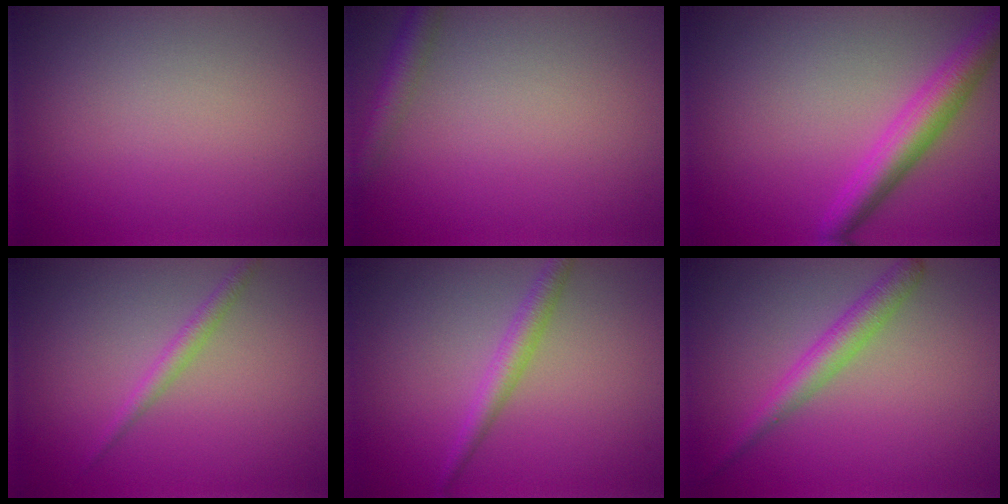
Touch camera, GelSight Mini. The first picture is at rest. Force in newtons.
{"total": 2.3, "press": 2.3, "slide": 0.1}
{"total": 4.2, "press": 4.2, "slide": 0.2}
{"total": 1.3, "press": 1.3, "slide": 0.0}
{"total": 2.2, "press": 2.1, "slide": 0.1}
{"total": 2.7, "press": 2.7, "slide": 0.1}